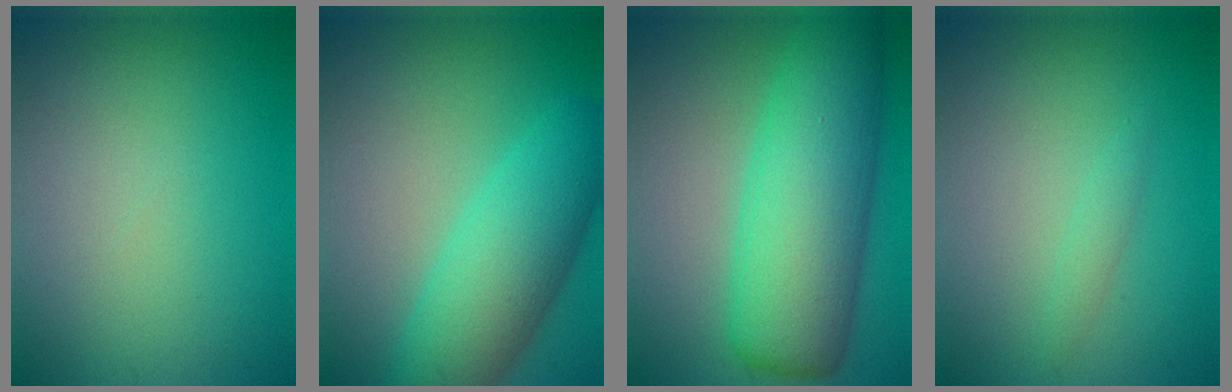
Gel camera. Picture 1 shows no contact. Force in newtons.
{"total": 7.6, "press": 7.6, "slide": 0.2}
{"total": 10.5, "press": 10.5, "slide": 0.2}
{"total": 1.0, "press": 1.0, "slide": 0.1}